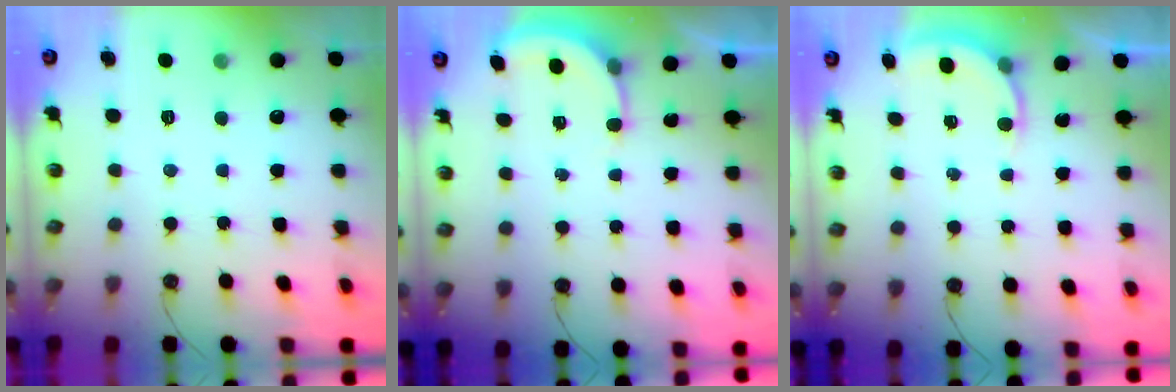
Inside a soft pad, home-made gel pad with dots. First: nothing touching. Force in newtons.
{"total": 2.5, "press": 2.5, "slide": 0.4}
{"total": 3.9, "press": 3.9, "slide": 0.3}